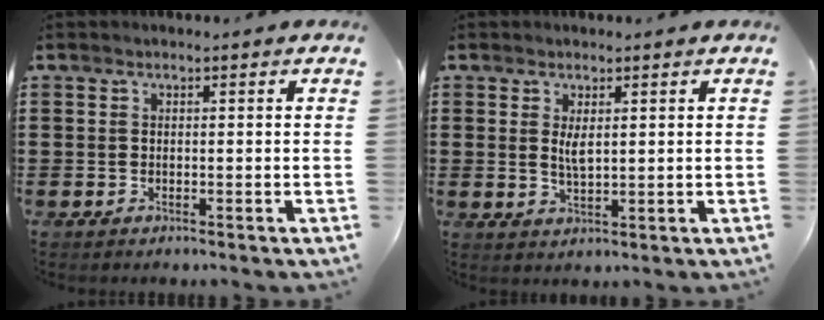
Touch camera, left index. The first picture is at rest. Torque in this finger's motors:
{"motor_torque": [0.03, 0.00, 0.08, 0.04]}